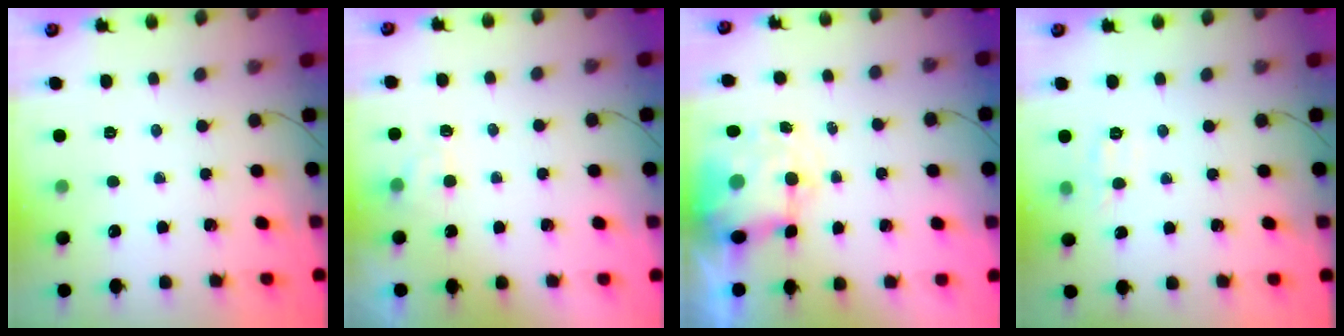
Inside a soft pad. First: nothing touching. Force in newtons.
{"total": 2.7, "press": 2.3, "slide": 1.4}
{"total": 6.7, "press": 6.5, "slide": 1.7}
{"total": 5.8, "press": 5.8, "slide": 1.1}